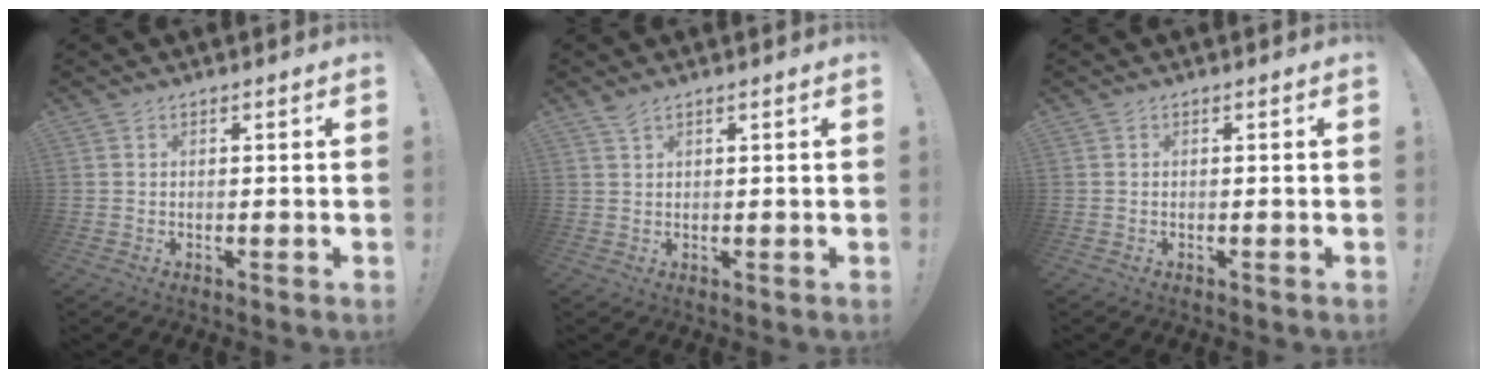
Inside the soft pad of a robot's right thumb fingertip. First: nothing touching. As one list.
[{"total": 2.2, "force": [1.8, 0.5, 1.1], "torque": [-0.015, -0.005, 0.032]}, {"total": 0.0}]